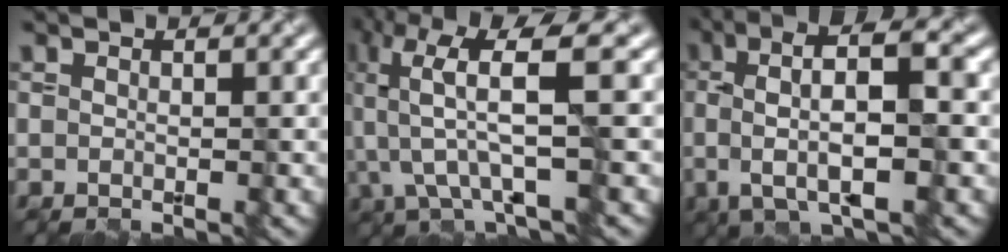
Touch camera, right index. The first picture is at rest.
{"total": 6.9, "force": [-0.2, 1.5, 6.7], "torque": [-0.151, 0.010, -0.003]}
{"total": 7.6, "force": [0.1, 2.0, 7.4], "torque": [-0.123, 0.012, 0.001]}